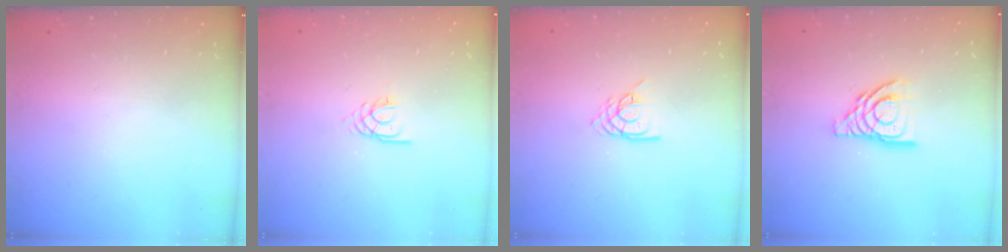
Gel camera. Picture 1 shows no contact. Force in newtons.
{"total": 2.3, "press": 2.3, "slide": 0.2}
{"total": 7.9, "press": 7.8, "slide": 0.9}
{"total": 12.4, "press": 12.3, "slide": 1.3}